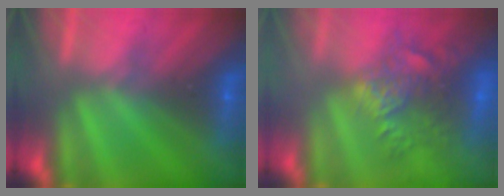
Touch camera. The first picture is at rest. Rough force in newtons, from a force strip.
{"total": 6.5}